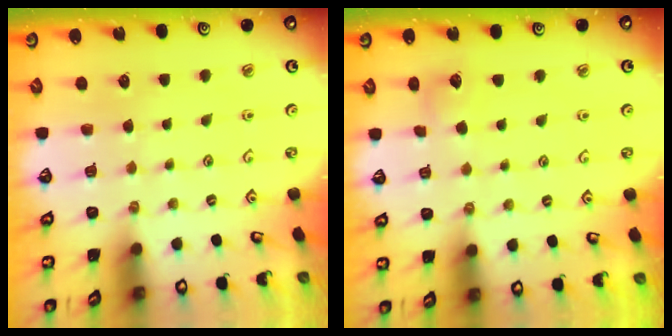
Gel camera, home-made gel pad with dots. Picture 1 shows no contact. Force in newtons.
{"total": 5.9, "press": 5.9, "slide": 0.4}